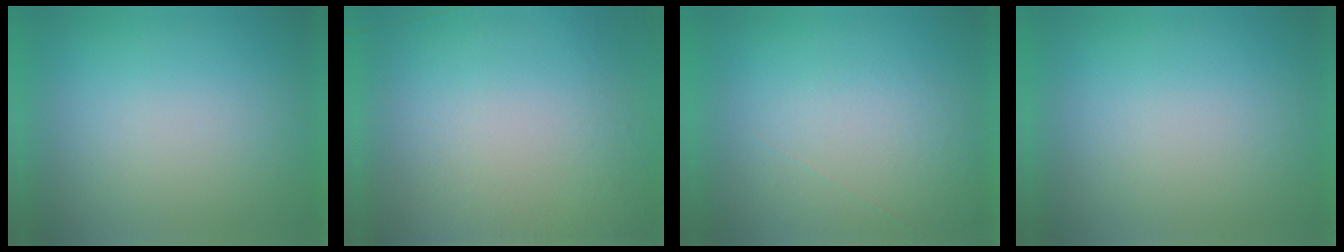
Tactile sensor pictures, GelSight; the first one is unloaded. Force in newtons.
{"total": 5.5}
{"total": 1.0}
{"total": 0.0}